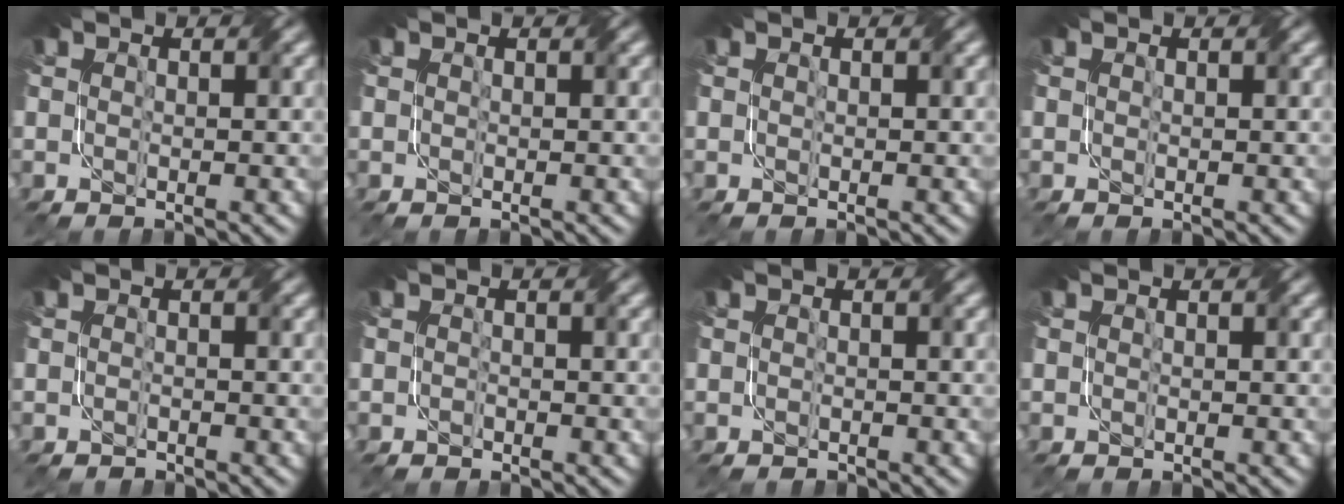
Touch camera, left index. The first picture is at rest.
{"total": 0.0}
{"total": 0.0}
{"total": 0.0}
{"total": 1.0, "force": [-1.0, -0.2, -0.2], "torque": [0.008, -0.003, -0.019]}
{"total": 0.7, "force": [-0.7, -0.1, -0.1], "torque": [0.006, -0.002, -0.014]}
{"total": 0.7, "force": [-0.7, -0.1, -0.2], "torque": [0.006, -0.003, -0.012]}
{"total": 0.0}